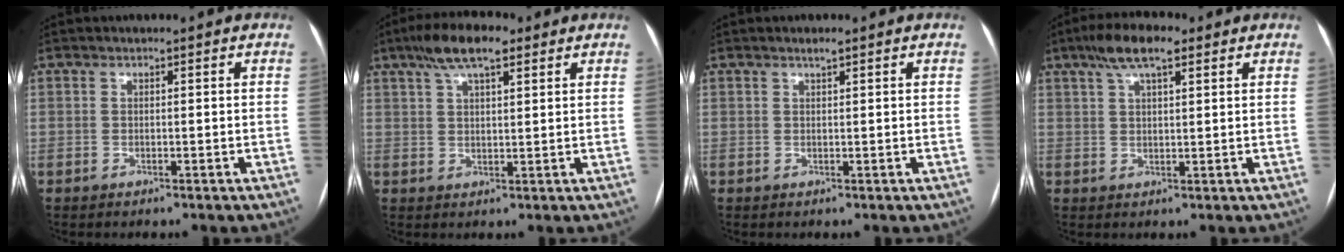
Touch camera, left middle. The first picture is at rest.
{"total": 7.9, "force": [5.0, 2.2, 5.7], "torque": [-0.108, 0.021, 0.085]}
{"total": 0.9, "force": [0.7, 0.0, 0.6], "torque": [-0.011, 0.000, 0.013]}
{"total": 7.0, "force": [4.4, 1.9, 5.2], "torque": [-0.102, 0.022, 0.075]}